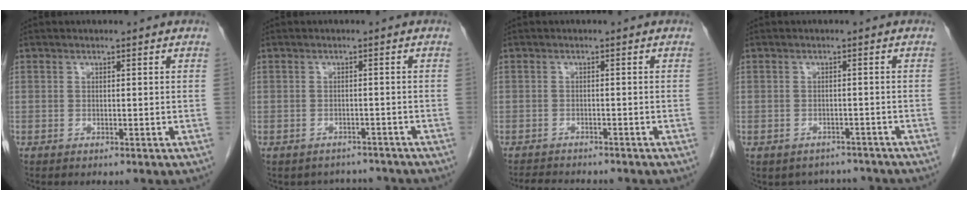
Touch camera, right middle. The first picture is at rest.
{"total": 4.3, "force": [-3.9, 1.8, -0.3], "torque": [0.004, 0.013, -0.048]}
{"total": 5.3, "force": [-4.9, 1.0, 1.7], "torque": [-0.027, -0.009, -0.072]}
{"total": 5.5, "force": [-4.9, 2.5, 0.1], "torque": [0.007, 0.015, -0.058]}